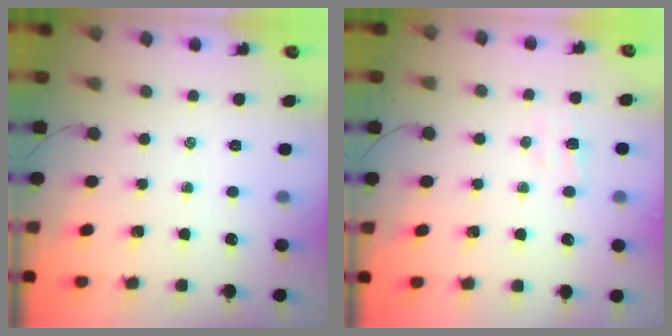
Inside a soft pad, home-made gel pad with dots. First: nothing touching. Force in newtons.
{"total": 3.6, "press": 3.5, "slide": 1.0}